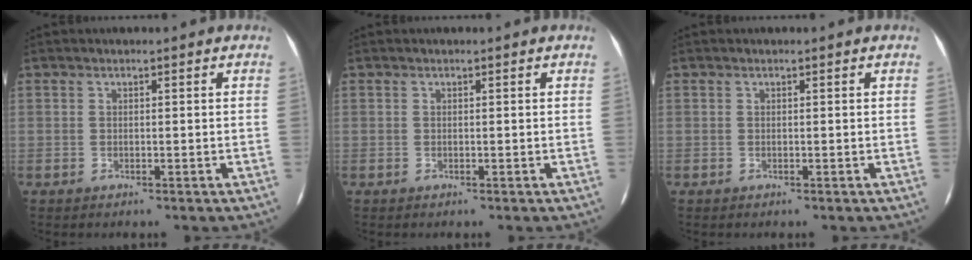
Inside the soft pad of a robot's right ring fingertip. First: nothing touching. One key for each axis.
{"total": 0.0}
{"total": 0.0}